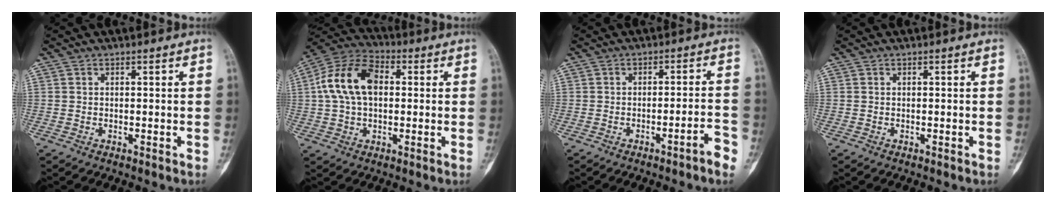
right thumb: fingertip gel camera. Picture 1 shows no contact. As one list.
[{"total": 13.5, "force": [1.7, 8.6, 10.3], "torque": [-0.192, 0.030, 0.023]}, {"total": 4.3, "force": [-2.7, 0.2, 3.4], "torque": [-0.056, 0.024, -0.036]}, {"total": 0.0}]